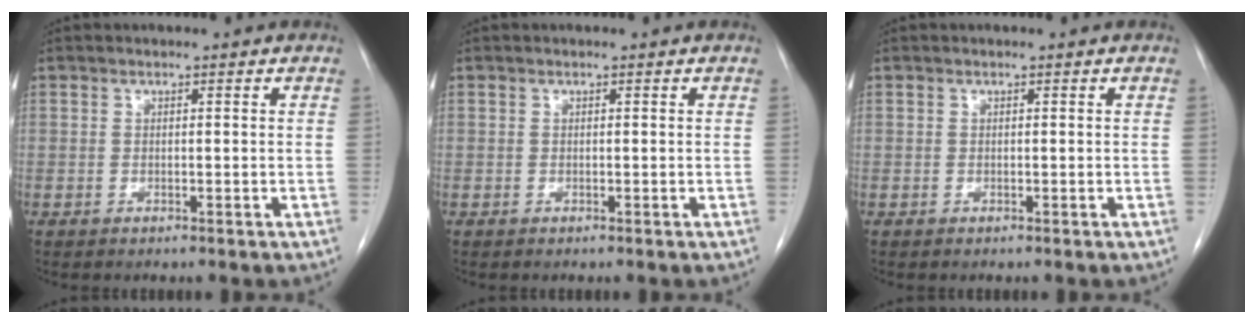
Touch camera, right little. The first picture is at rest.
{"total": 0.0}
{"total": 0.0}